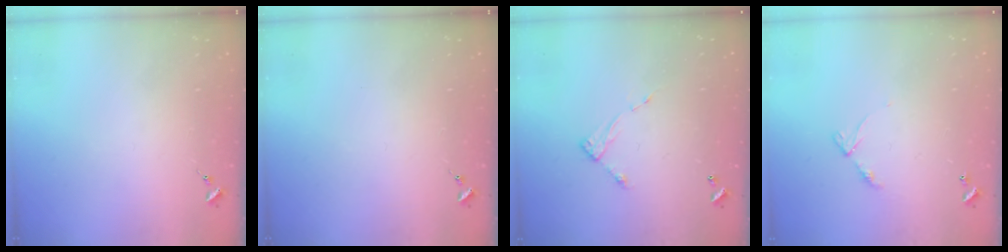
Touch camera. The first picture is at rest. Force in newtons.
{"total": 0.0}
{"total": 6.0, "press": 6.0, "slide": 0.4}
{"total": 6.1, "press": 6.0, "slide": 0.6}